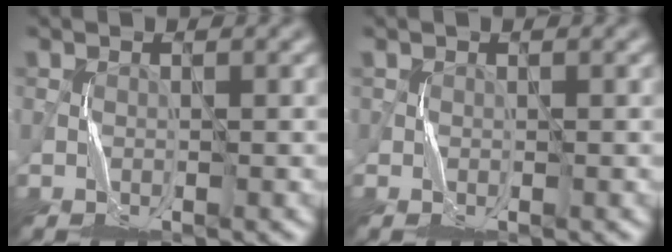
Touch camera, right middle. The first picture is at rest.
{"total": 0.8, "force": [0.0, 0.5, 0.6], "torque": [-0.011, 0.001, 0.000]}